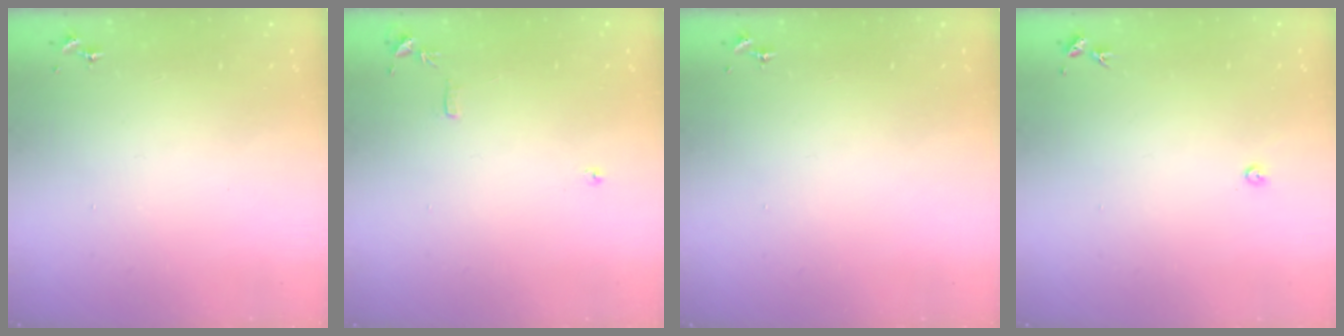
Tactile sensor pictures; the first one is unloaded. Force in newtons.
{"total": 7.8, "press": 7.8, "slide": 0.8}
{"total": 0.0}
{"total": 2.2, "press": 2.2, "slide": 0.3}